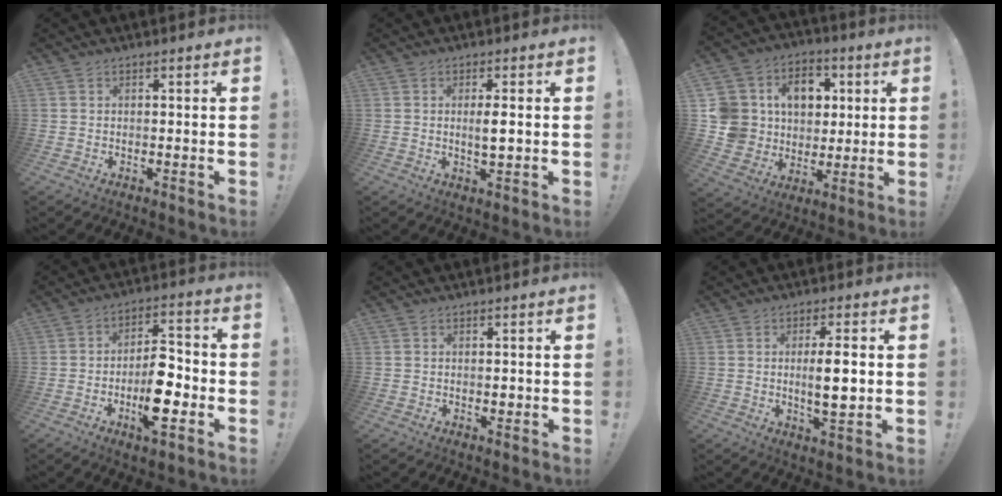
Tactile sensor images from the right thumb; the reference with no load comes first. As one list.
[{"total": 3.7, "force": [0.1, 0.9, 3.6], "torque": [-0.052, -0.008, -0.001]}, {"total": 14.6, "force": [2.9, 13.4, 5.0], "torque": [-0.089, -0.006, 0.091]}, {"total": 13.5, "force": [-4.4, 5.4, 11.6], "torque": [-0.188, 0.013, -0.078]}, {"total": 1.0, "force": [-0.3, 0.9, 0.4], "torque": [0.000, 0.000, -0.006]}, {"total": 7.9, "force": [0.0, 1.8, 7.7], "torque": [-0.120, -0.008, -0.006]}]